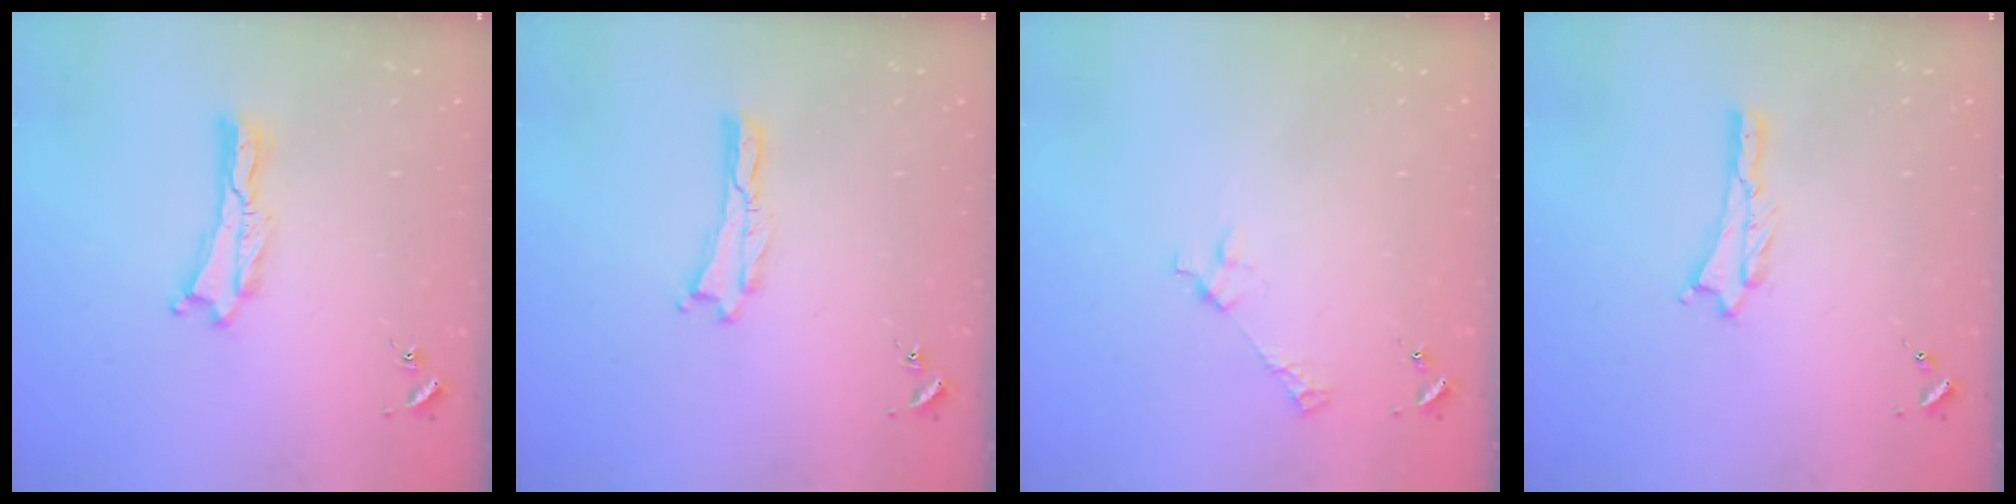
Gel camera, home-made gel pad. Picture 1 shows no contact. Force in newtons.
{"total": 0.0}
{"total": 2.9, "press": 2.9, "slide": 0.2}
{"total": 0.9, "press": 0.9, "slide": 0.2}